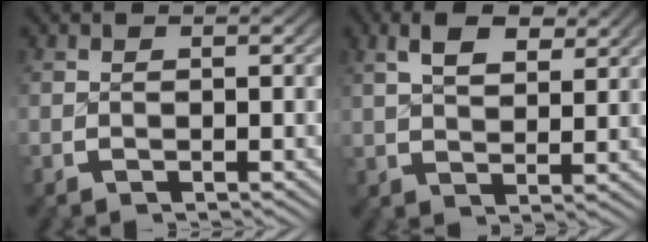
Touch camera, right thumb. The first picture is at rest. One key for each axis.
{"total": 5.0, "fx": 2.9, "fy": 2.4, "fz": 3.2, "tx": -0.038, "ty": 0.007, "tz": 0.050}